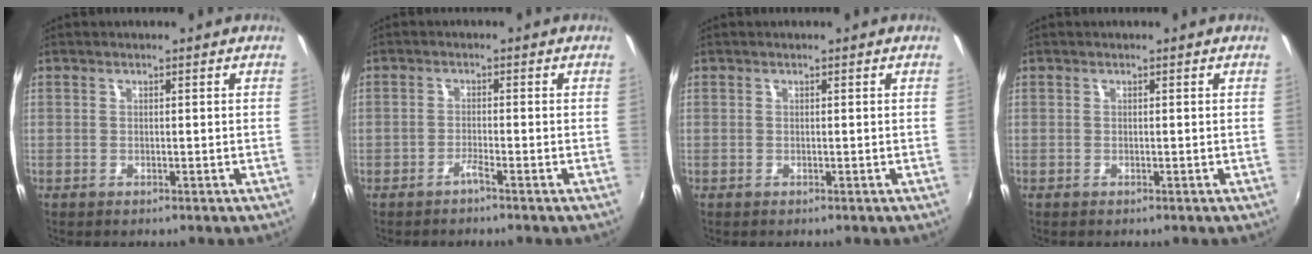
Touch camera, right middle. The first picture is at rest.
{"total": 1.2, "force": [-1.1, -0.1, 0.4], "torque": [-0.013, 0.000, -0.024]}
{"total": 0.0}
{"total": 0.0}